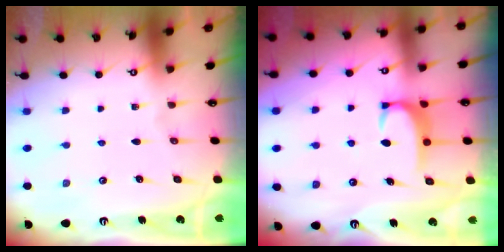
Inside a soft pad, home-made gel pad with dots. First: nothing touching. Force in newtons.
{"total": 2.8, "press": 2.8, "slide": 0.4}